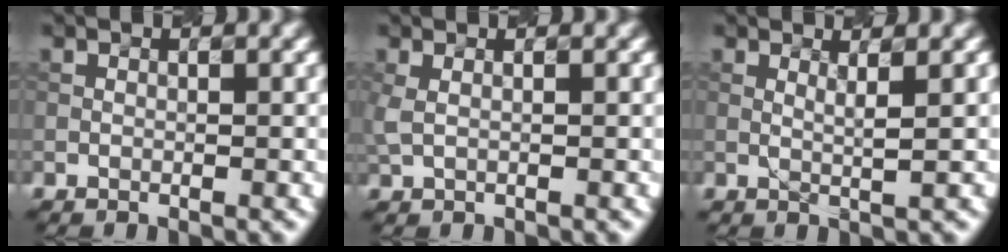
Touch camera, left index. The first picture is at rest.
{"total": 1.2, "force": [0.5, 0.4, 1.0], "torque": [-0.024, 0.006, 0.007]}
{"total": 1.6, "force": [0.6, 0.4, 1.4], "torque": [-0.021, 0.001, 0.004]}